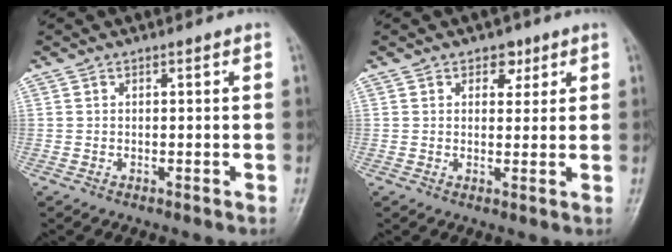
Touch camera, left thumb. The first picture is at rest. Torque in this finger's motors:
{"motor_torque": [-0.24, -0.10, -0.28, -0.03, 0.00]}